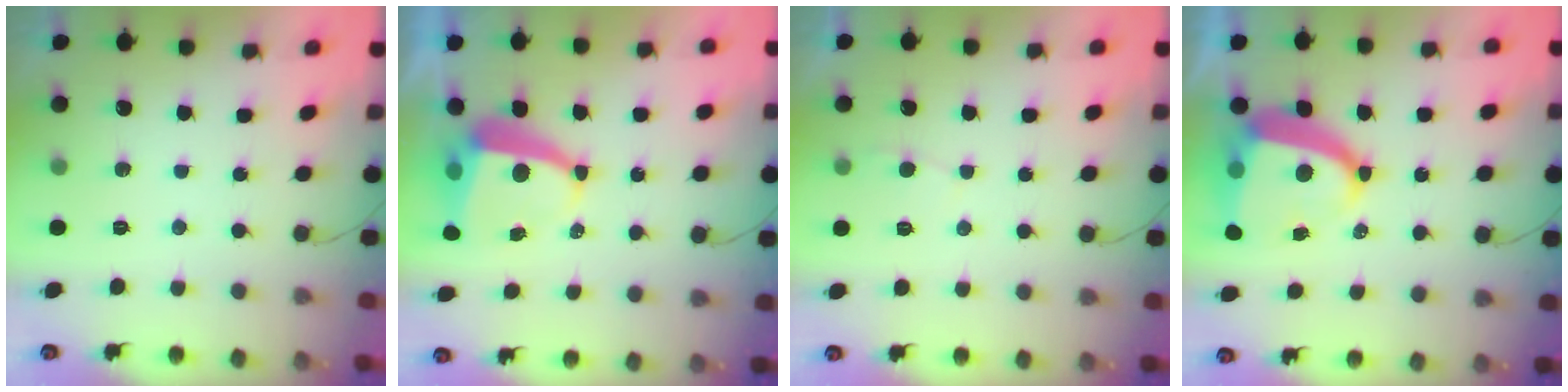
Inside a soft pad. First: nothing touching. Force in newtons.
{"total": 7.0, "press": 7.0, "slide": 0.5}
{"total": 2.0, "press": 2.0, "slide": 0.2}
{"total": 14.3, "press": 14.2, "slide": 1.8}